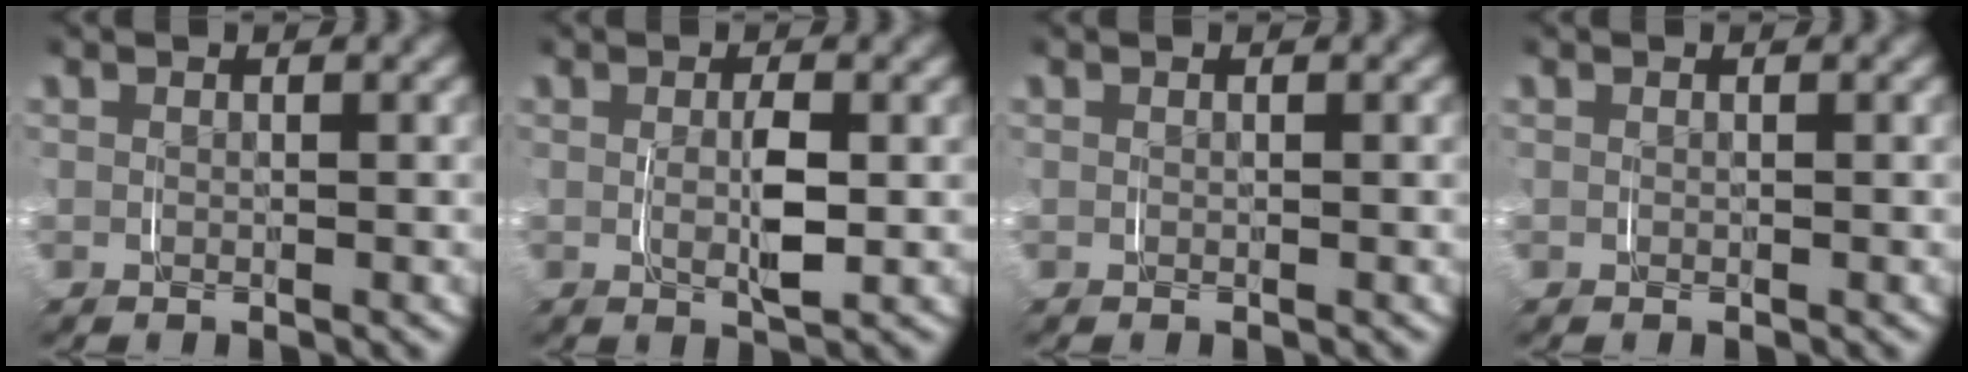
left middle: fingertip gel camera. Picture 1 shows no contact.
{"total": 0.9, "force": [0.1, -0.2, 0.9], "torque": [-0.016, -0.006, 0.005]}
{"total": 0.0}
{"total": 0.0}